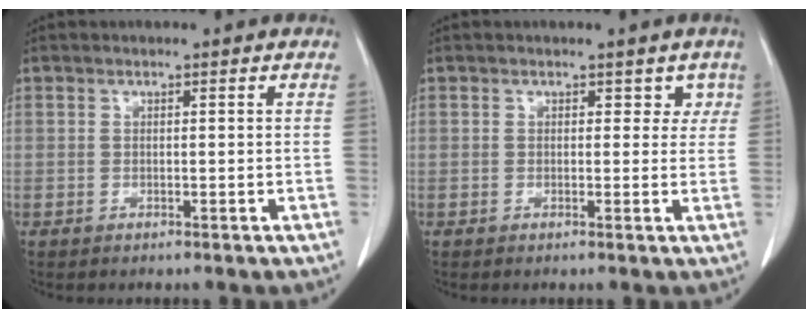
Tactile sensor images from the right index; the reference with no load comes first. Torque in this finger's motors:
{"motor_torque": [-0.02, 0.13, 0.00, -0.01]}